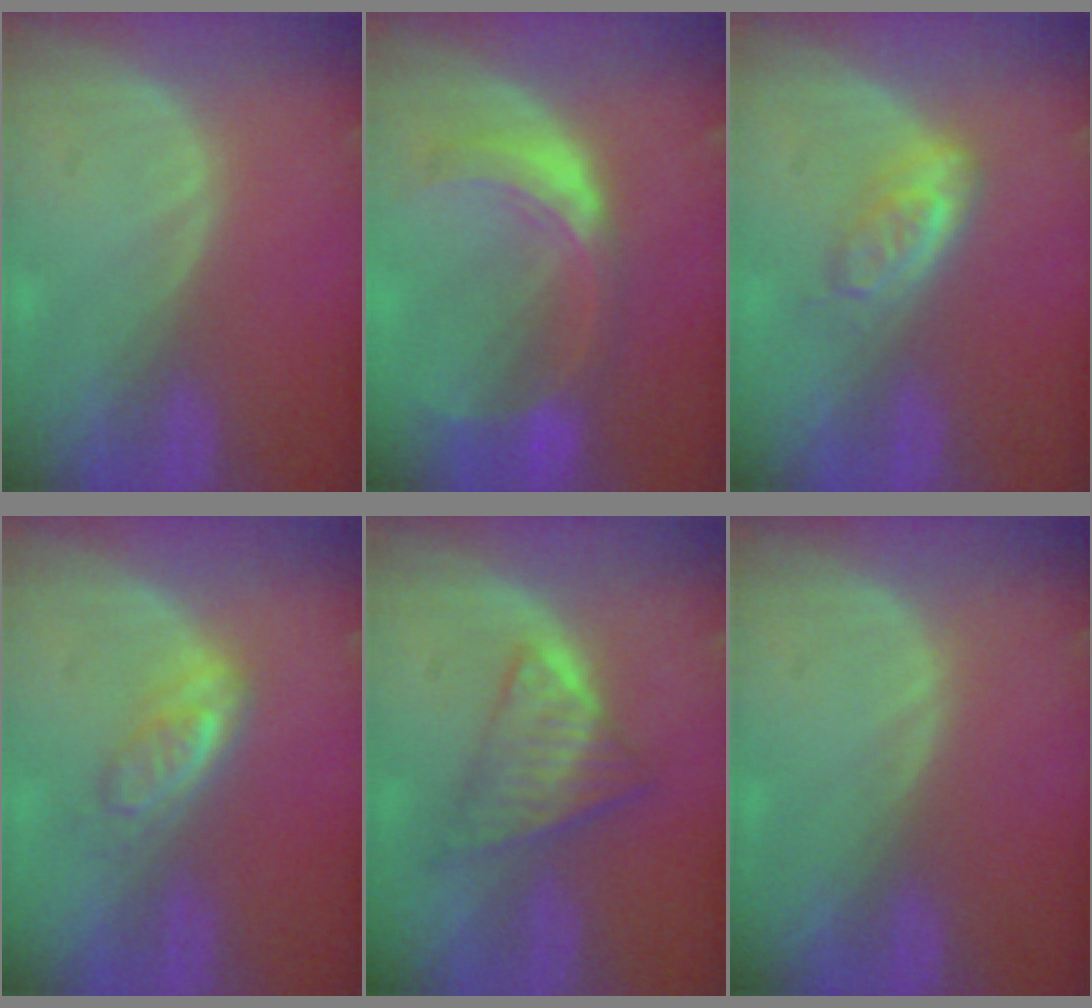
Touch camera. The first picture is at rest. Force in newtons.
{"total": 7.8, "press": 6.9, "slide": 3.6}
{"total": 4.7, "press": 4.3, "slide": 1.9}
{"total": 4.3, "press": 4.2, "slide": 0.8}
{"total": 6.9, "press": 6.1, "slide": 3.2}
{"total": 0.0}